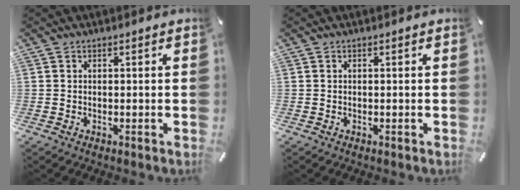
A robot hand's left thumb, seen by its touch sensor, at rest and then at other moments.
{"total": 0.0}